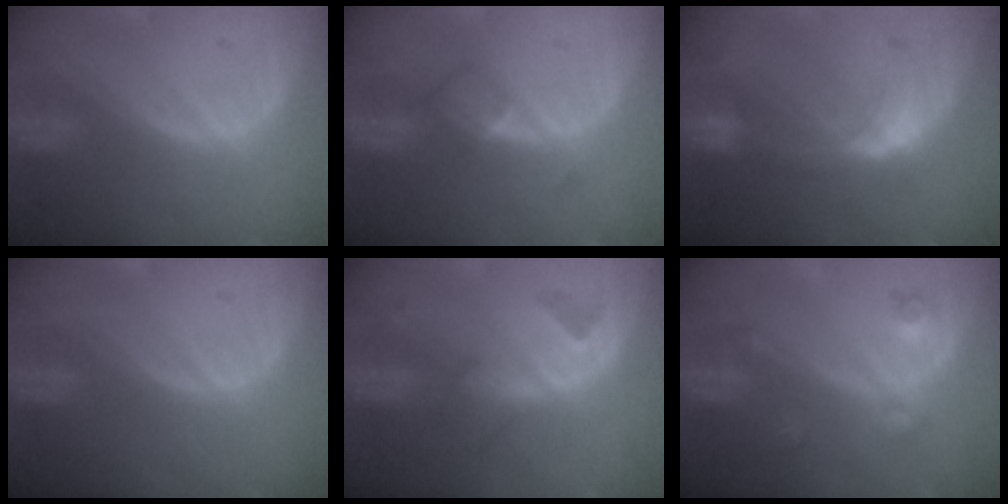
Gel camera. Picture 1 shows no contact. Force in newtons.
{"total": 3.0, "press": 2.7, "slide": 1.2}
{"total": 8.2, "press": 7.3, "slide": 3.8}
{"total": 0.0}
{"total": 4.8, "press": 4.3, "slide": 2.1}
{"total": 3.6, "press": 3.2, "slide": 1.6}